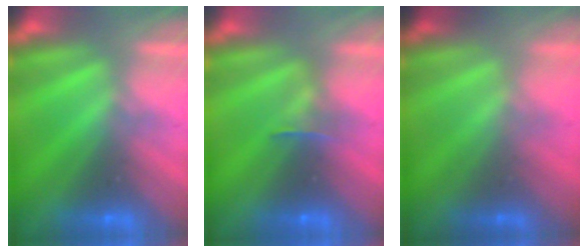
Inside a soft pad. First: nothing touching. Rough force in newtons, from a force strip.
{"total": 2.4}
{"total": 1.7}